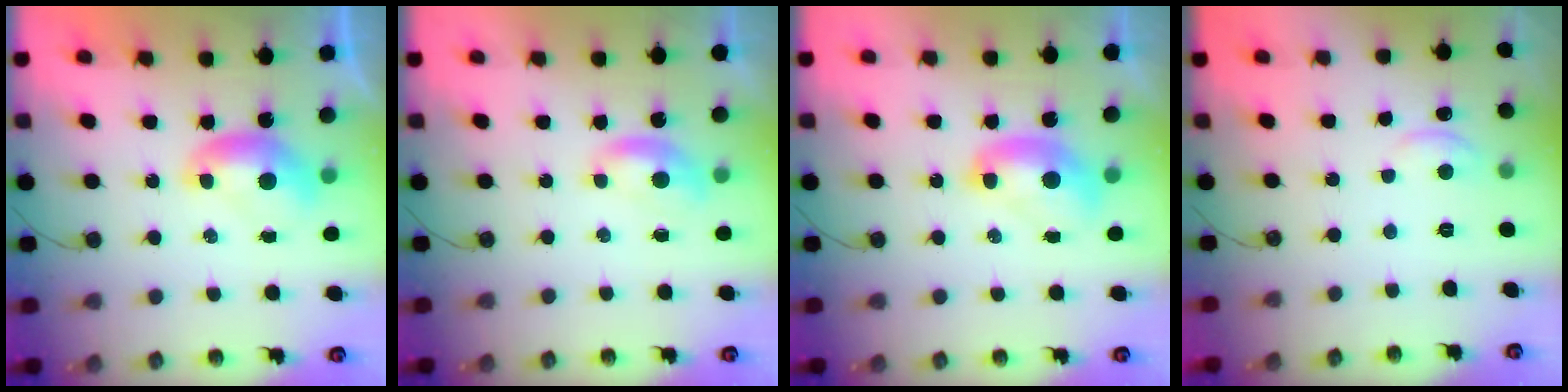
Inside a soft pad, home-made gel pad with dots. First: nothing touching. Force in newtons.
{"total": 0.5, "press": 0.4, "slide": 0.4}
{"total": 2.1, "press": 2.1, "slide": 0.2}
{"total": 2.4, "press": 2.4, "slide": 0.3}